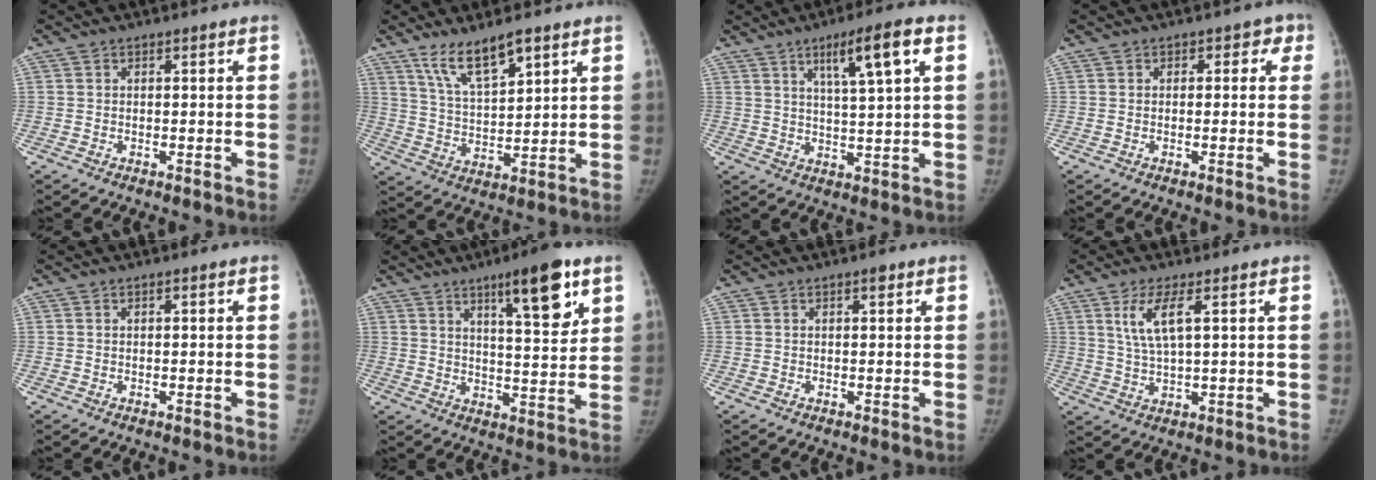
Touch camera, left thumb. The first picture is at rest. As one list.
[{"total": 9.1, "force": [6.4, 2.5, 6.0], "torque": [-0.100, -0.040, 0.127]}, {"total": 9.3, "force": [4.3, 0.9, 8.2], "torque": [-0.133, -0.013, 0.071]}, {"total": 2.5, "force": [0.7, 2.2, 1.0], "torque": [0.026, 0.005, -0.003]}, {"total": 0.0}, {"total": 13.0, "force": [7.2, 3.1, 10.4], "torque": [-0.135, -0.038, 0.107]}, {"total": 0.9, "force": [0.6, 0.3, 0.6], "torque": [-0.004, -0.001, 0.008]}, {"total": 6.2, "force": [2.4, 1.4, 5.6], "torque": [-0.123, -0.015, 0.055]}]